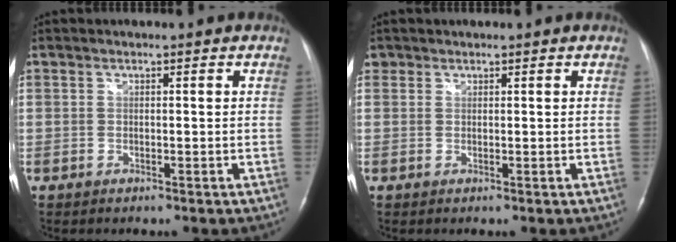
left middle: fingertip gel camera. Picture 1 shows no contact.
{"total": 1.3, "force": [0.7, 1.1, -0.1], "torque": [0.011, 0.005, 0.010]}